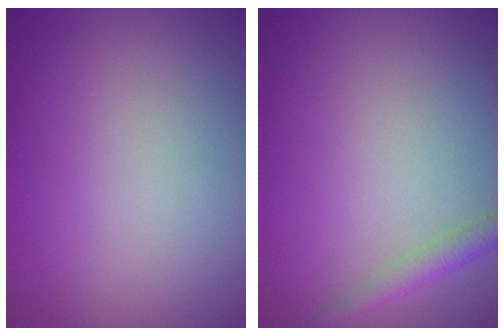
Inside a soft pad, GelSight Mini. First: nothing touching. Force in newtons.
{"total": 2.2, "press": 2.2, "slide": 0.1}